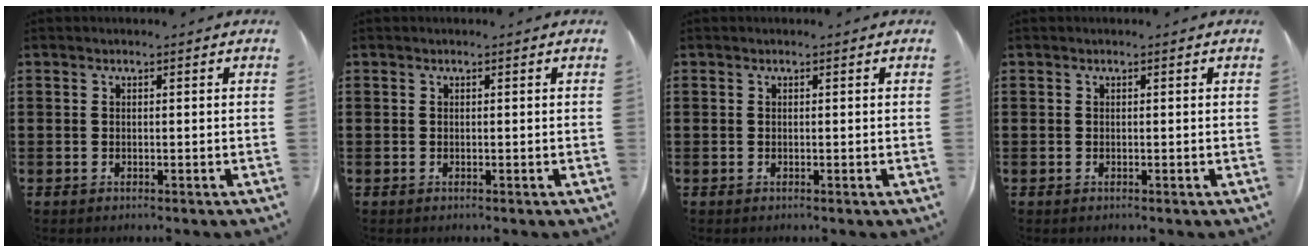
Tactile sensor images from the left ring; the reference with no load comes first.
{"total": 0.0}
{"total": 0.0}
{"total": 0.0}